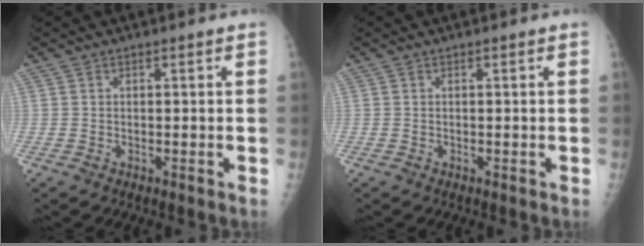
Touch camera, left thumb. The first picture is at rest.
{"total": 0.0}